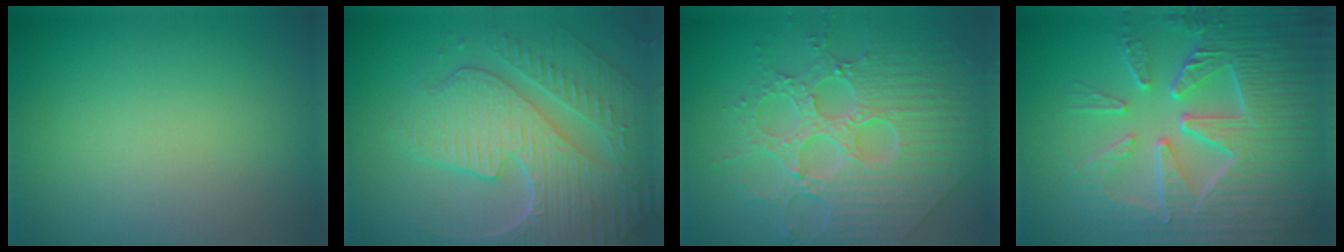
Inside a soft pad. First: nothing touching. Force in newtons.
{"total": 9.9, "press": 6.6, "slide": 7.4}
{"total": 6.1, "press": 5.6, "slide": 2.3}
{"total": 10.0, "press": 6.7, "slide": 7.4}